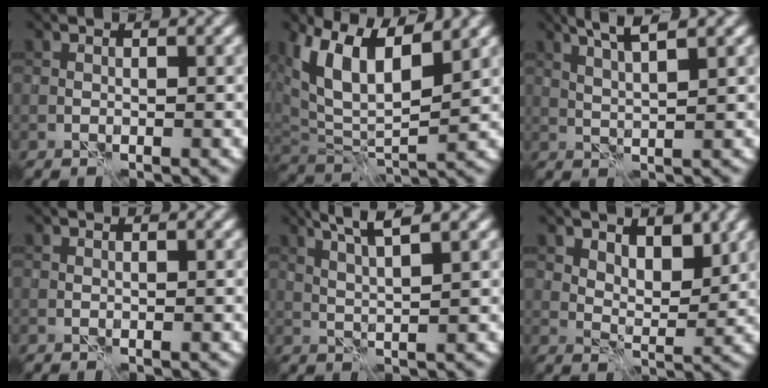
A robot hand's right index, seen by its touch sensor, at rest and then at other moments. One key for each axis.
{"total": 10.0, "fx": 5.3, "fy": 4.2, "fz": 7.4, "tx": -0.139, "ty": 0.009, "tz": 0.093}
{"total": 3.8, "fx": 2.5, "fy": 0.5, "fz": 2.8, "tx": -0.047, "ty": 0.003, "tz": 0.042}
{"total": 0.0}
{"total": 4.4, "fx": 2.9, "fy": 0.6, "fz": 3.3, "tx": -0.058, "ty": 0.006, "tz": 0.046}
{"total": 3.6, "fx": 2.3, "fy": 1.9, "fz": 2.0, "tx": -0.035, "ty": -0.014, "tz": 0.035}